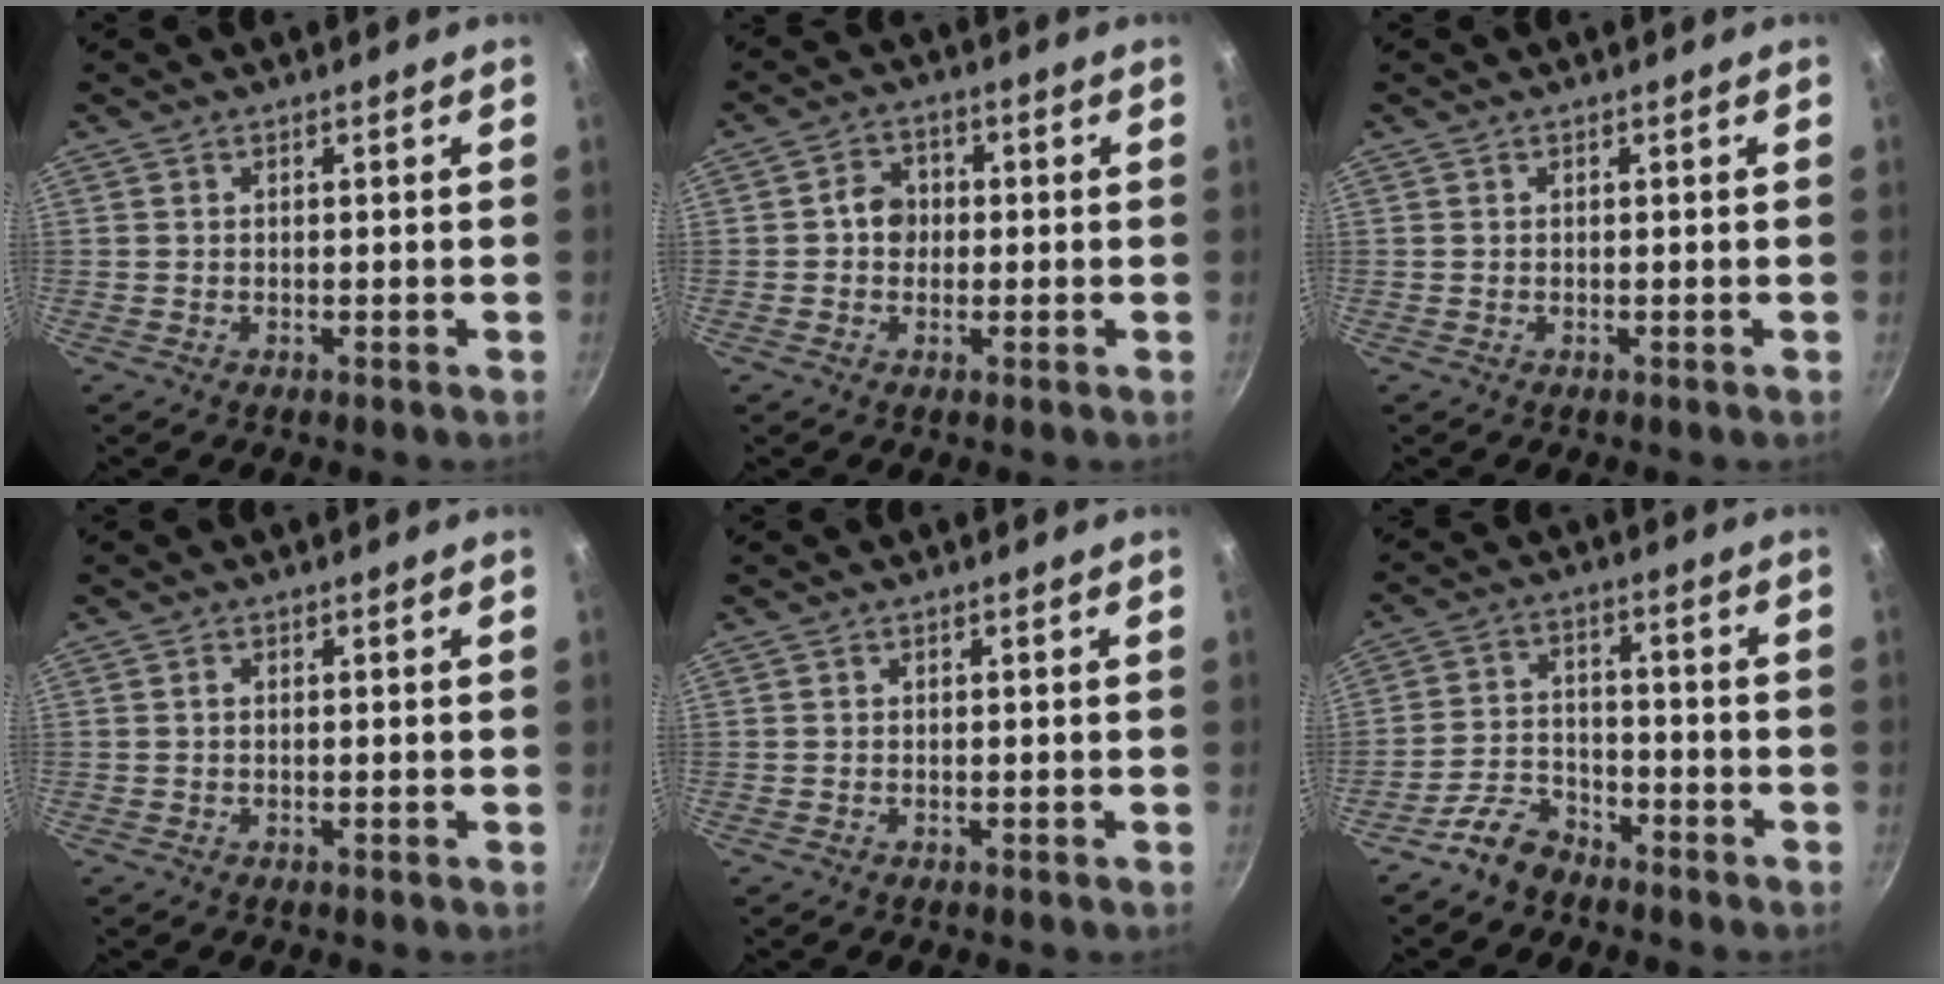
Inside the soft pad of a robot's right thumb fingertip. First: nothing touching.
{"total": 4.5, "force": [-0.2, 3.9, 2.2], "torque": [-0.007, 0.011, -0.010]}
{"total": 0.0}
{"total": 0.5, "force": [-0.1, 0.4, 0.3], "torque": [-0.006, 0.003, -0.002]}
{"total": 0.0}
{"total": 6.6, "force": [-5.2, 3.4, 2.2], "torque": [-0.030, 0.054, -0.104]}